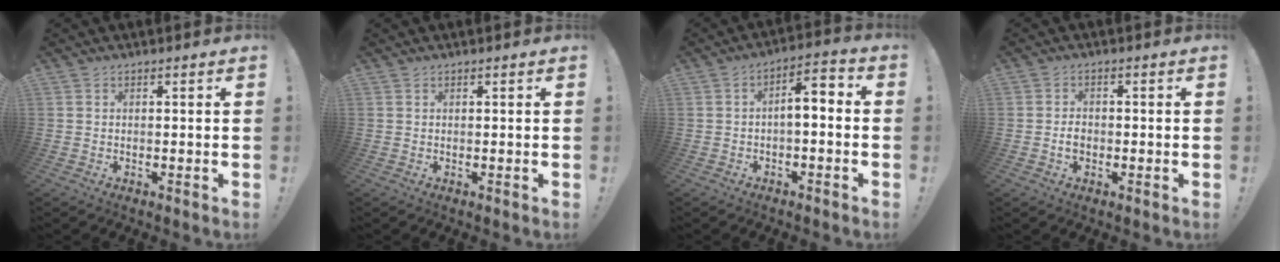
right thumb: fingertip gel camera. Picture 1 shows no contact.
{"total": 0.0}
{"total": 5.6, "force": [-1.3, 2.1, 5.0], "torque": [-0.077, 0.002, -0.026]}
{"total": 2.6, "force": [-1.0, 2.0, 1.4], "torque": [-0.021, 0.008, -0.016]}